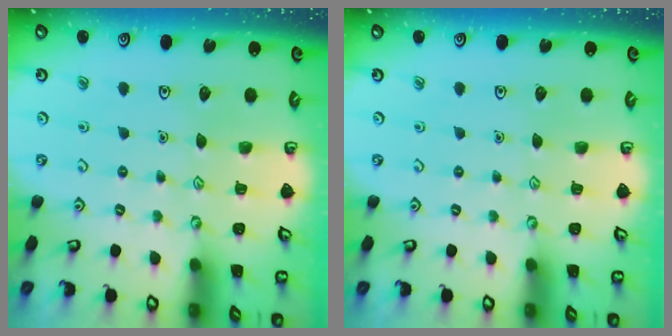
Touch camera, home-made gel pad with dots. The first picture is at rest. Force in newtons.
{"total": 0.0}